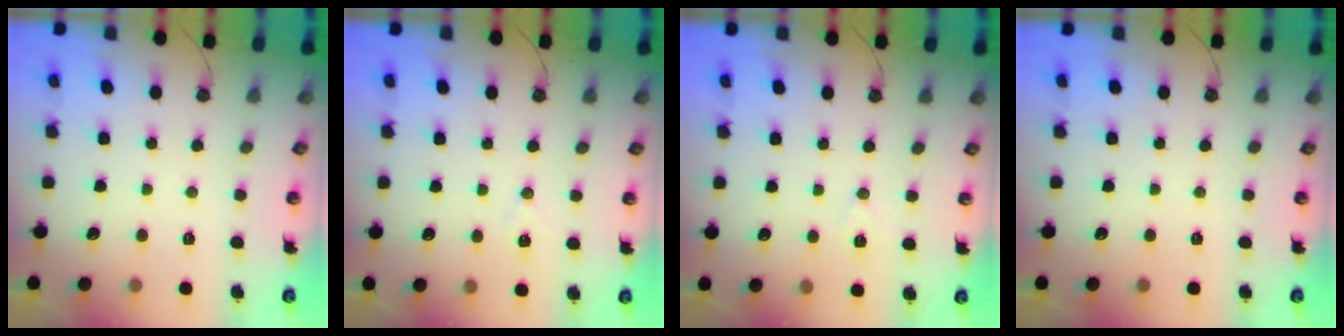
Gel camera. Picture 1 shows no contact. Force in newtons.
{"total": 6.1, "press": 4.0, "slide": 4.6}
{"total": 6.2, "press": 4.3, "slide": 4.5}
{"total": 0.0}